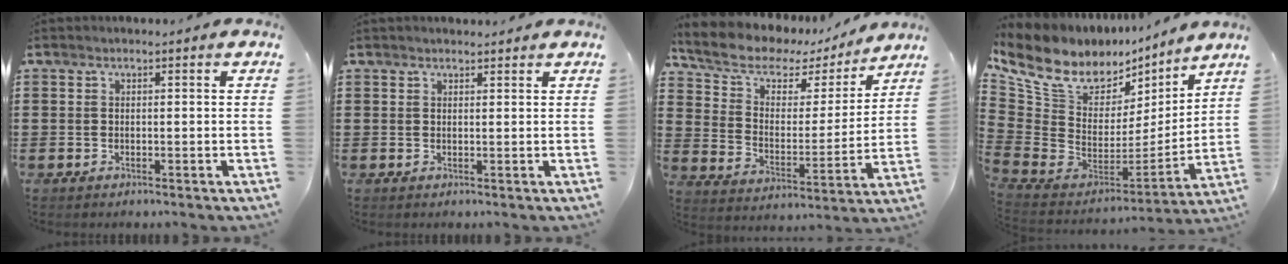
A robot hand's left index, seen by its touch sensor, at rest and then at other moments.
{"total": 0.9, "force": [0.8, 0.3, 0.1], "torque": [-0.004, 0.001, 0.016]}
{"total": 6.8, "force": [5.2, 3.7, 2.2], "torque": [-0.080, -0.032, 0.088]}
{"total": 9.8, "force": [6.9, 5.6, 4.2], "torque": [-0.138, -0.056, 0.121]}